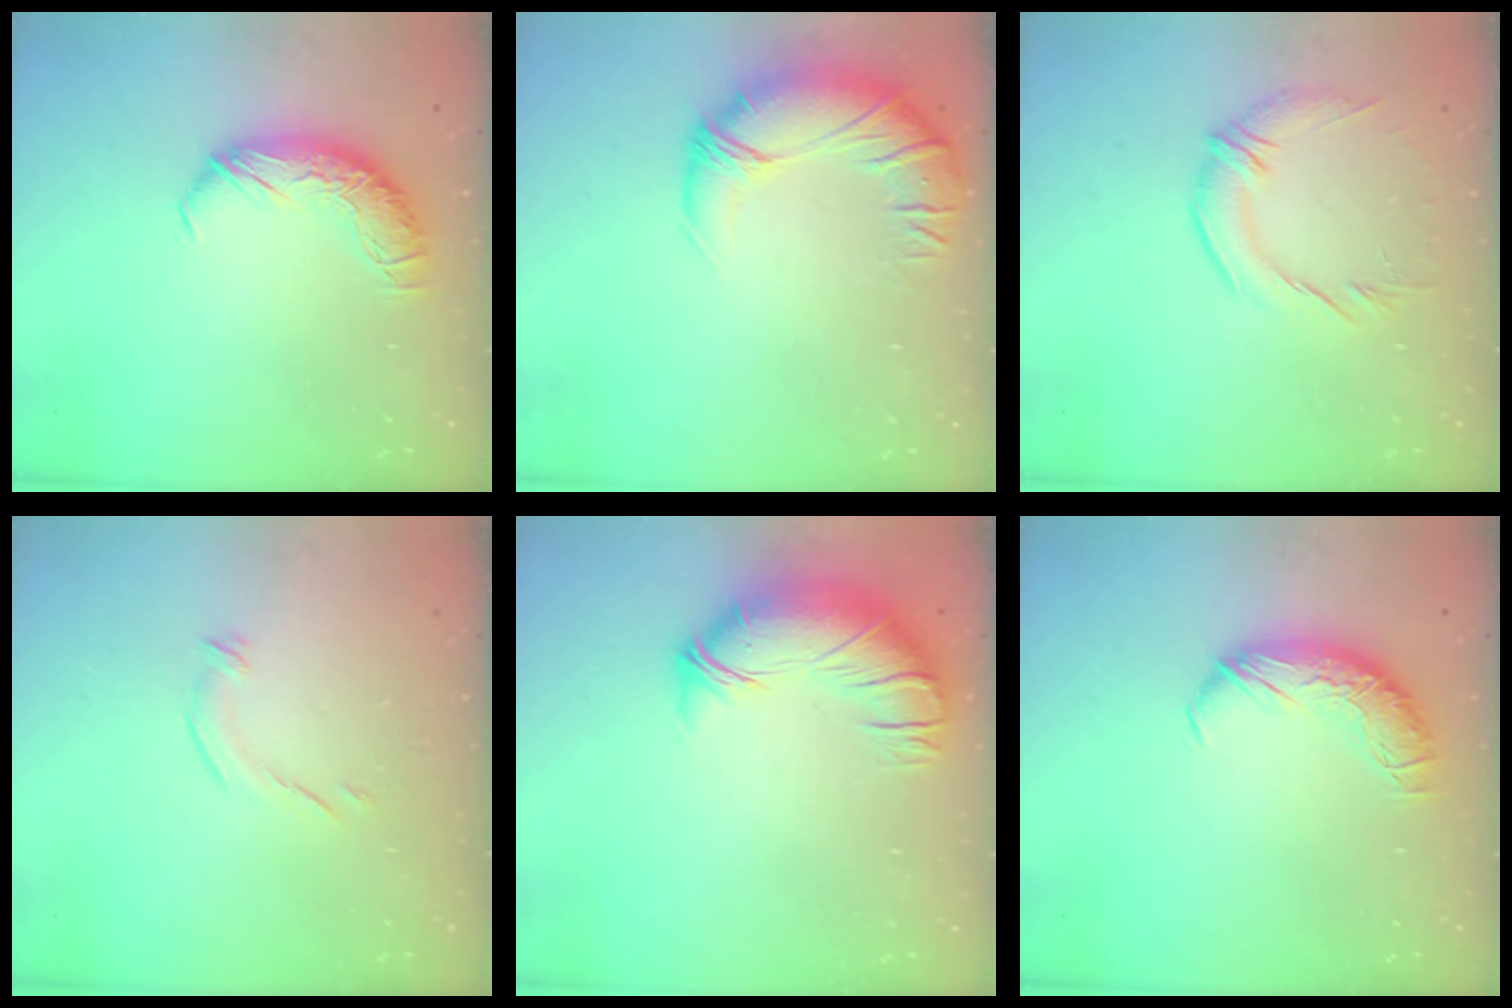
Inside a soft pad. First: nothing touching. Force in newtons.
{"total": 2.9, "press": 0.1, "slide": 2.9}
{"total": 2.7, "press": 1.0, "slide": 2.5}
{"total": 5.5, "press": 5.4, "slide": 0.9}
{"total": 2.6, "press": 0.3, "slide": 2.6}
{"total": 0.0}